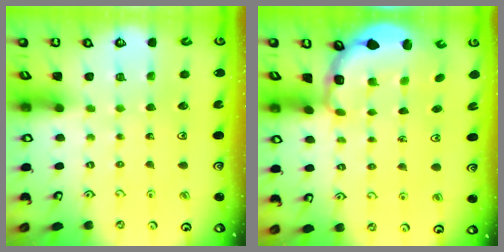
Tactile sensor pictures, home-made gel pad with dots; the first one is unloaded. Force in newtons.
{"total": 3.8, "press": 3.2, "slide": 2.1}